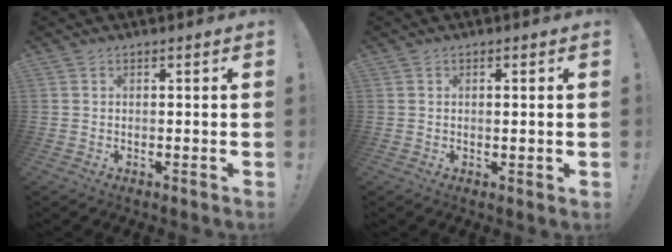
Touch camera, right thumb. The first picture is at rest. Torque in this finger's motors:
{"motor_torque": [0.04, -0.18, 0.10, 0.03, -0.02]}